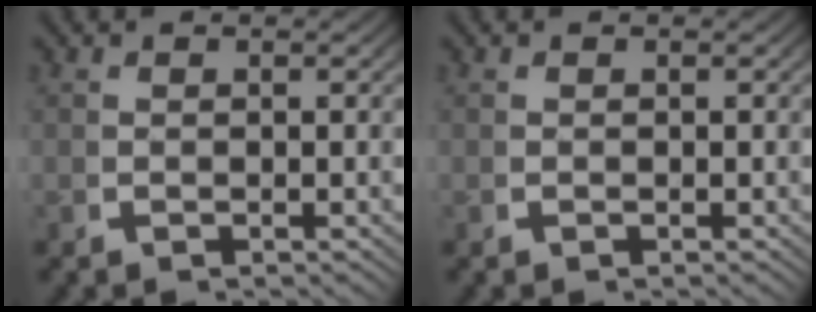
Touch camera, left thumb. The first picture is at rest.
{"total": 0.0}